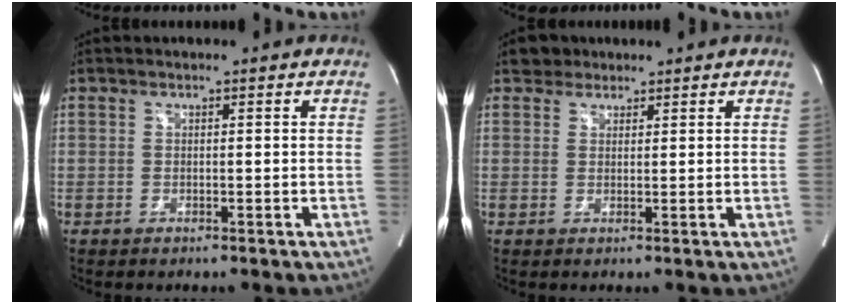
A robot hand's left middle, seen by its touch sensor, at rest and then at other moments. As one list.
[{"total": 2.4, "force": [1.8, 1.6, 0.0], "torque": [0.001, 0.013, 0.026]}]